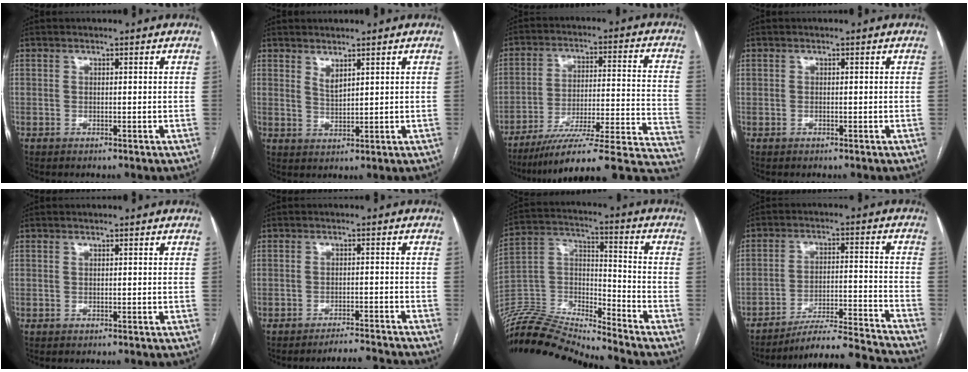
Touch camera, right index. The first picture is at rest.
{"total": 2.1, "force": [1.6, 0.4, 1.3], "torque": [-0.027, -0.011, 0.038]}
{"total": 25.1, "force": [-21.0, 1.9, 13.6], "torque": [-0.110, 0.013, -0.297]}
{"total": 0.0}
{"total": 0.0}
{"total": 5.4, "force": [-5.3, -1.3, 0.1], "torque": [0.002, -0.002, -0.080]}
{"total": 16.8, "force": [-16.4, 0.1, 3.3], "torque": [-0.059, 0.040, -0.308]}
{"total": 14.8, "force": [-14.2, -2.2, 3.5], "torque": [-0.040, 0.003, -0.221]}